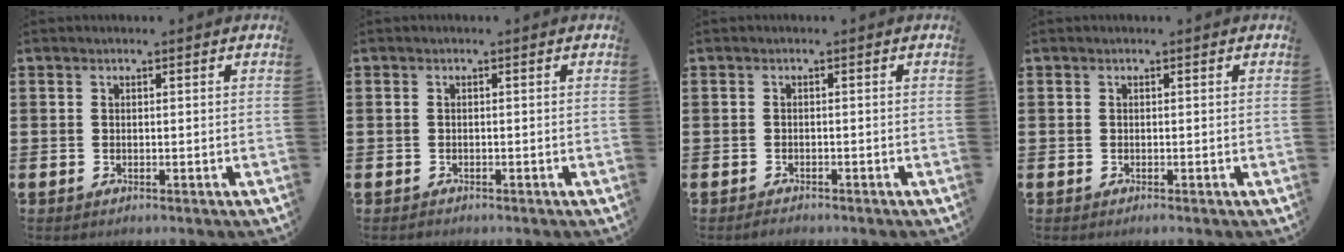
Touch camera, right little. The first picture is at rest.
{"total": 0.0}
{"total": 0.6, "force": [-0.5, 0.2, 0.0], "torque": [-0.005, 0.000, -0.012]}
{"total": 0.0}